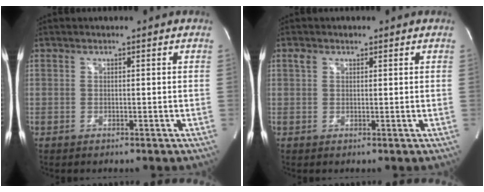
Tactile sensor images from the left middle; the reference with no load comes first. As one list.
[{"total": 1.5, "force": [0.9, 1.0, 0.7], "torque": [-0.019, 0.014, 0.017]}]